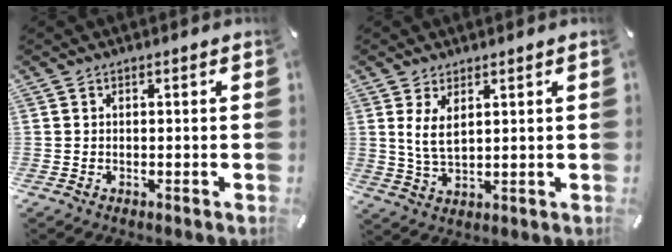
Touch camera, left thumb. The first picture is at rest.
{"total": 5.9, "force": [2.4, 2.8, 4.6], "torque": [-0.101, -0.008, 0.039]}